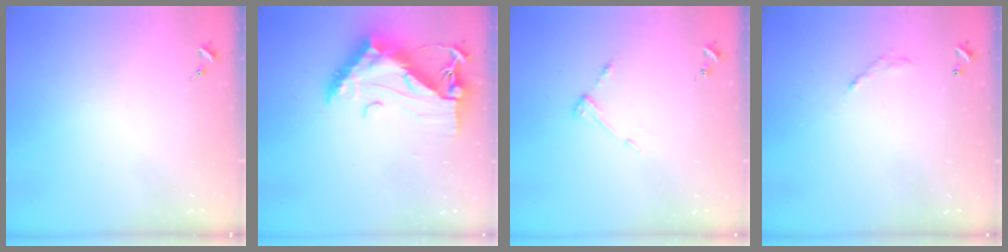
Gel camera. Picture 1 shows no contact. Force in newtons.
{"total": 19.1, "press": 19.0, "slide": 1.6}
{"total": 5.0, "press": 4.9, "slide": 0.4}
{"total": 6.2, "press": 6.2, "slide": 0.4}